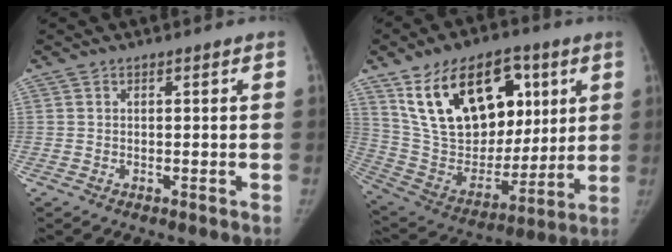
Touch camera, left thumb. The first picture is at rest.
{"total": 26.2, "force": [11.0, 16.1, 17.6], "torque": [-0.269, -0.014, 0.205]}